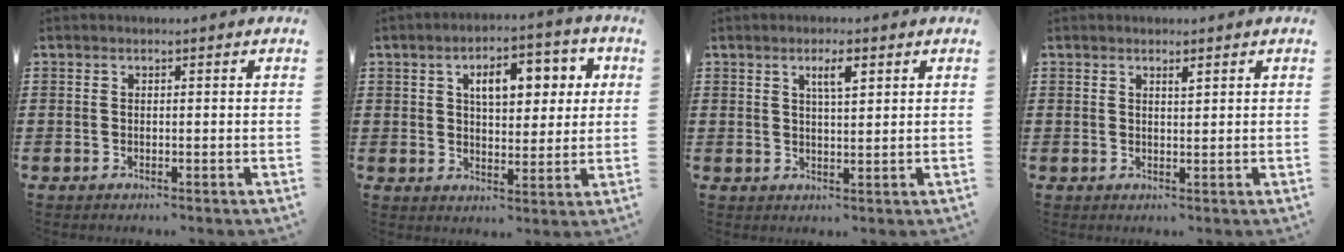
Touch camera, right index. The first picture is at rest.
{"total": 8.1, "force": [3.0, 4.0, 6.4], "torque": [-0.097, 0.000, 0.040]}
{"total": 3.2, "force": [1.5, 0.8, 2.7], "torque": [-0.049, 0.002, 0.022]}
{"total": 1.1, "force": [0.9, 0.2, 0.6], "torque": [-0.012, 0.000, 0.016]}